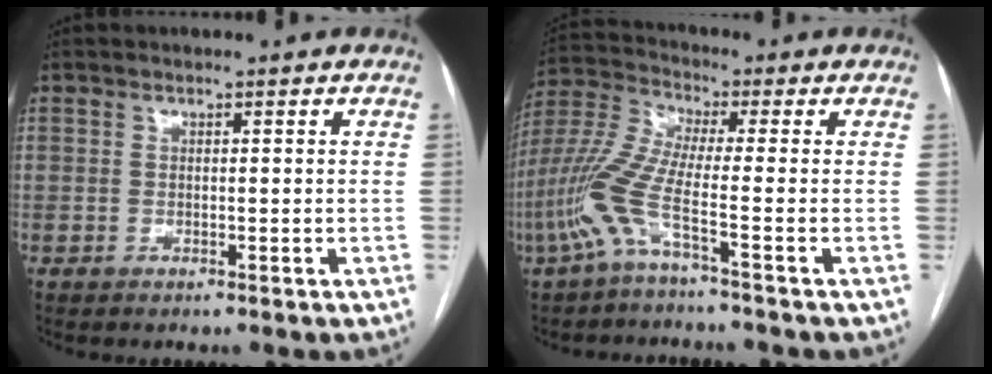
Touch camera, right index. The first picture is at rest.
{"total": 8.7, "force": [-3.9, -0.3, 7.8], "torque": [-0.189, 0.004, -0.091]}